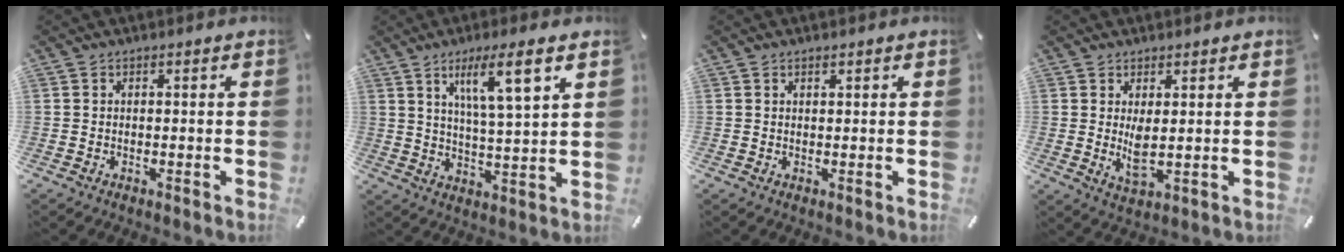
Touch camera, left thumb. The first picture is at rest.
{"total": 10.3, "force": [6.0, 1.4, 8.3], "torque": [-0.145, -0.025, 0.095]}
{"total": 0.7, "force": [0.5, 0.4, 0.3], "torque": [-0.006, 0.002, 0.009]}
{"total": 4.8, "force": [1.2, 1.7, 4.3], "torque": [-0.090, -0.010, 0.017]}